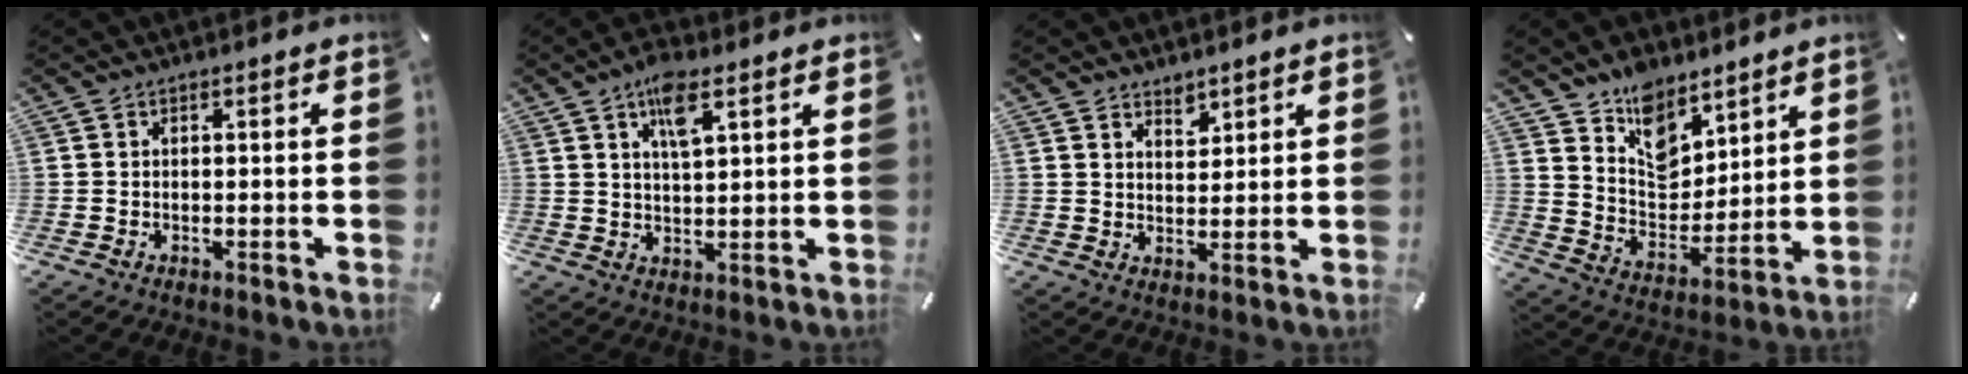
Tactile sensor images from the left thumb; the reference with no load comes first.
{"total": 7.8, "force": [4.3, 2.9, 5.8], "torque": [-0.099, -0.009, 0.073]}
{"total": 3.4, "force": [2.7, 2.1, 0.1], "torque": [0.005, -0.016, 0.048]}
{"total": 10.7, "force": [8.1, 6.6, 2.3], "torque": [-0.049, -0.073, 0.154]}